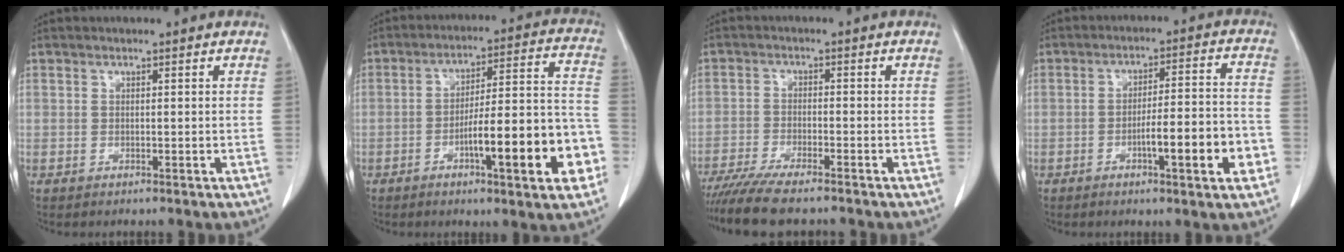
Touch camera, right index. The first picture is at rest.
{"total": 16.0, "force": [-5.9, 2.2, 14.7], "torque": [-0.198, 0.021, -0.083]}
{"total": 9.2, "force": [-7.8, 0.8, 4.7], "torque": [-0.075, -0.021, -0.129]}
{"total": 10.2, "force": [-3.7, 1.0, 9.4], "torque": [-0.138, 0.009, -0.053]}